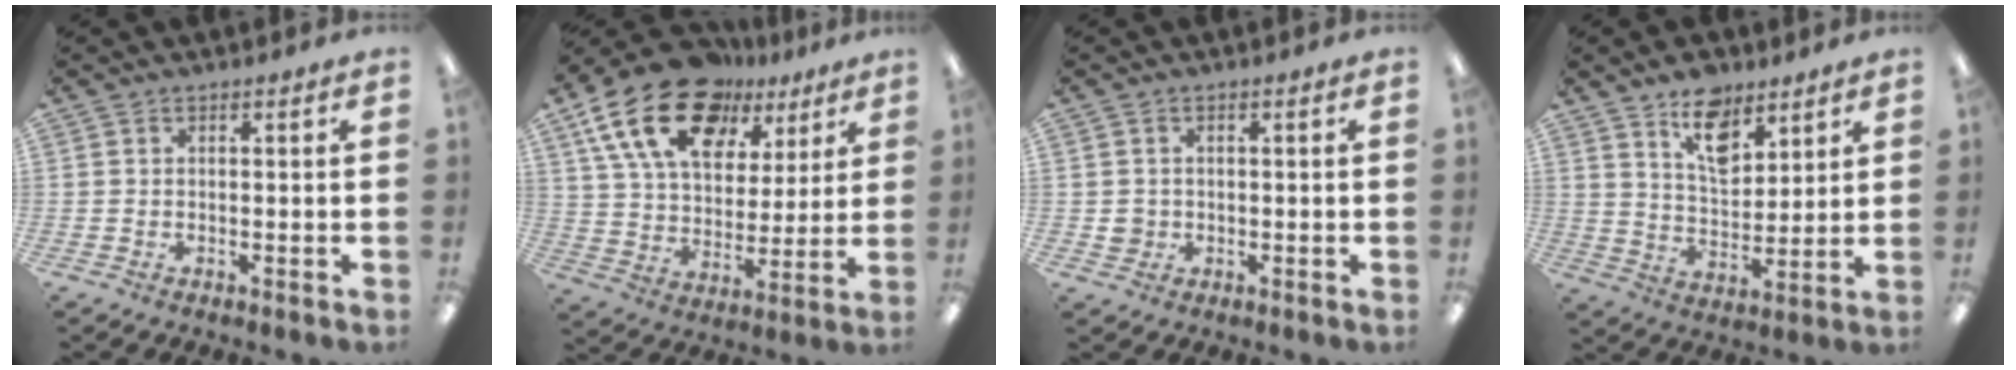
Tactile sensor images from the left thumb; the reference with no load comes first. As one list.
[{"total": 20.8, "force": [12.1, 12.5, 11.3], "torque": [-0.200, -0.056, 0.220]}, {"total": 2.6, "force": [-0.2, 2.5, 0.5], "torque": [-0.004, 0.001, -0.006]}, {"total": 11.6, "force": [7.9, 6.4, 5.6], "torque": [-0.077, -0.038, 0.141]}]